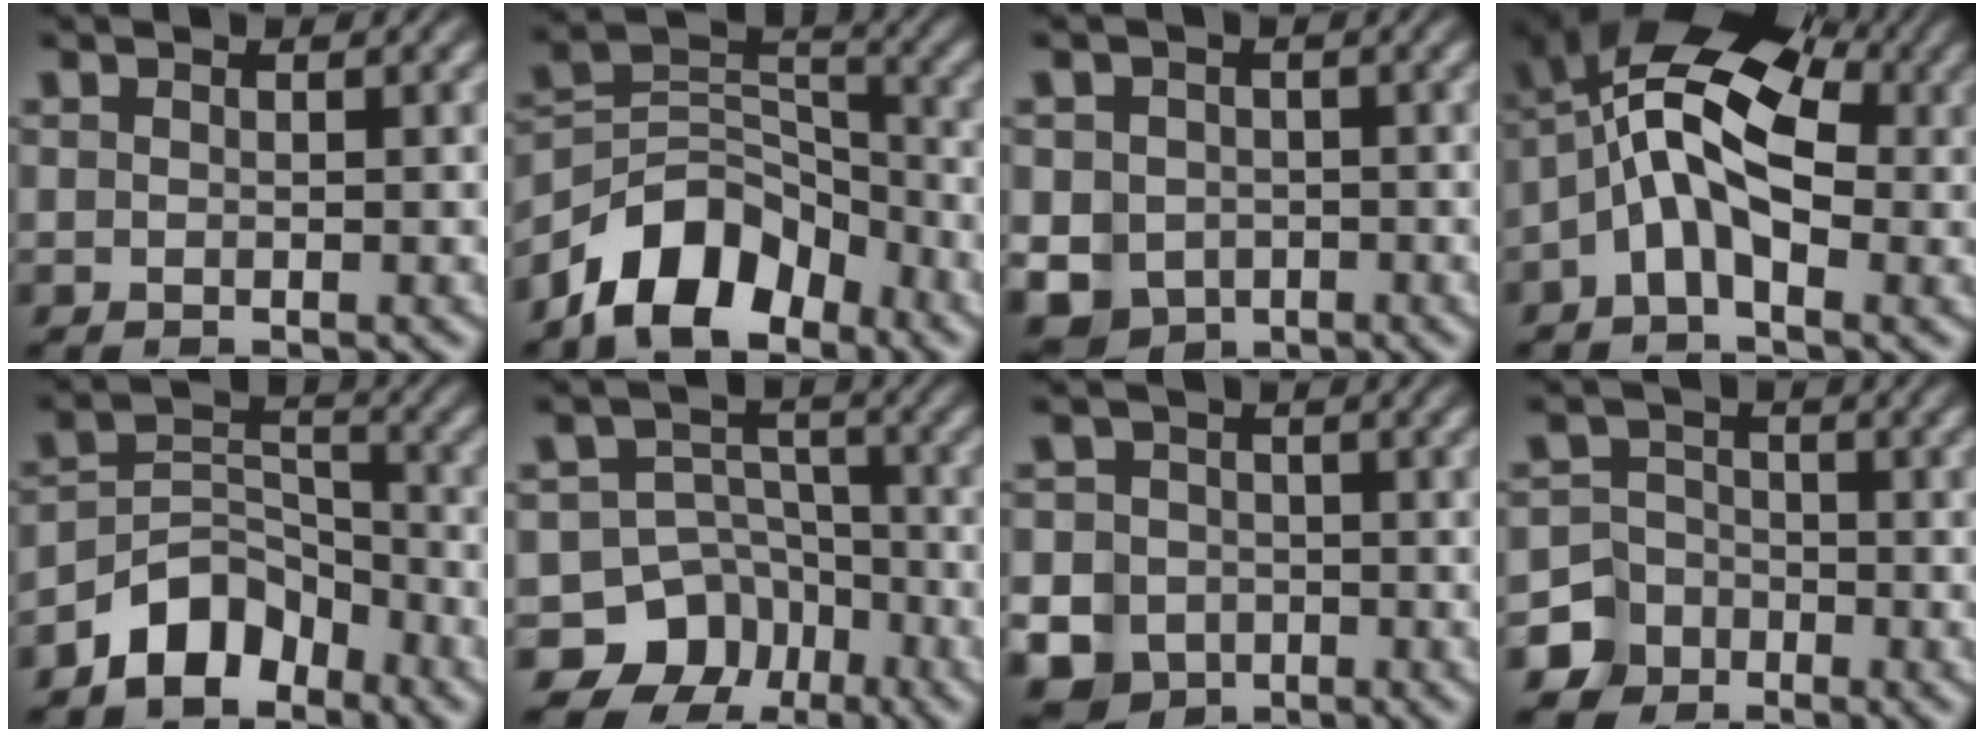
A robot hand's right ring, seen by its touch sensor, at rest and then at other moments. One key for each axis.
{"total": 9.7, "fx": -4.1, "fy": 7.0, "fz": 5.3, "tx": -0.082, "ty": -0.023, "tz": -0.064}
{"total": 10.2, "fx": -3.6, "fy": 9.0, "fz": 3.2, "tx": -0.063, "ty": -0.046, "tz": -0.049}
{"total": 15.5, "fx": 2.9, "fy": 11.1, "fz": 10.5, "tx": -0.176, "ty": -0.002, "tz": 0.020}
{"total": 6.6, "fx": -4.1, "fy": 4.3, "fz": 2.9, "tx": -0.024, "ty": -0.011, "tz": -0.072}
{"total": 14.5, "fx": -5.8, "fy": 12.4, "fz": 4.8, "tx": -0.084, "ty": -0.061, "tz": -0.088}
{"total": 11.7, "fx": -4.3, "fy": 10.4, "fz": 3.3, "tx": -0.059, "ty": -0.045, "tz": -0.070}
{"total": 7.4, "fx": -4.2, "fy": 5.8, "fz": 1.7, "tx": -0.022, "ty": -0.031, "tz": -0.065}